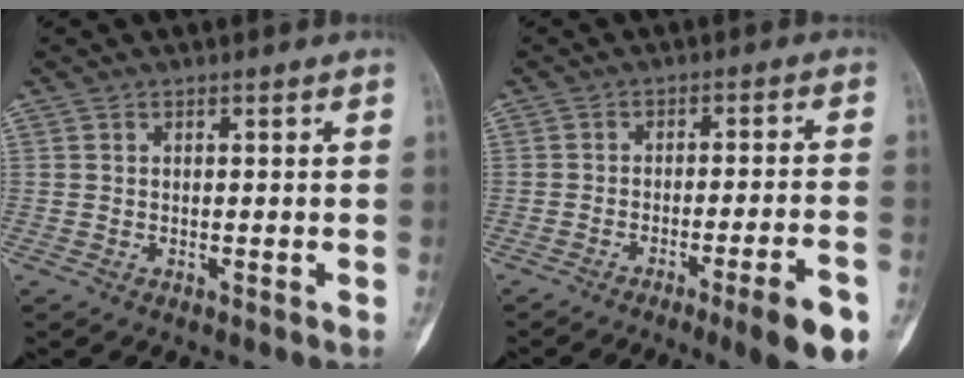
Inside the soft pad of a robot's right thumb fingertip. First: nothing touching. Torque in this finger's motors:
{"motor_torque": [1.22, 0.49, 0.63, -0.69, 0.31]}